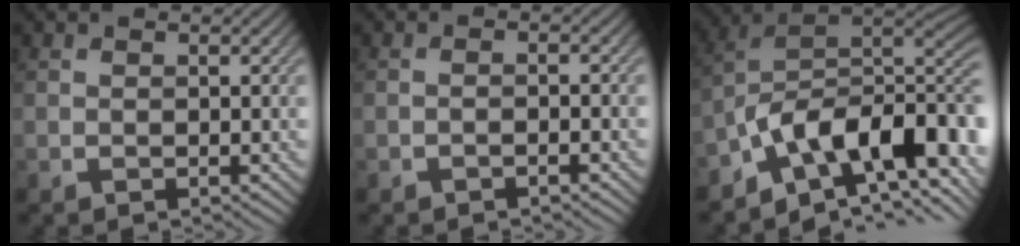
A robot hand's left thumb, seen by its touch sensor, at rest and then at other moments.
{"total": 1.1, "force": [-0.9, 0.1, 0.7], "torque": [-0.012, 0.004, -0.020]}
{"total": 13.5, "force": [-5.7, 6.1, 10.6], "torque": [-0.183, -0.001, -0.102]}